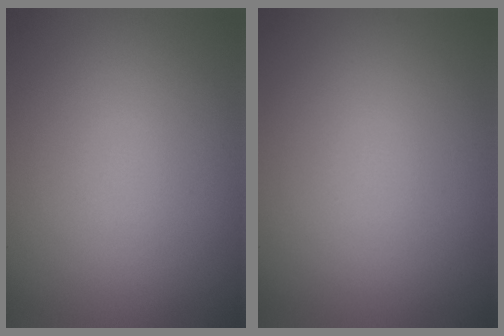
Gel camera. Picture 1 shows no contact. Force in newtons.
{"total": 0.0}